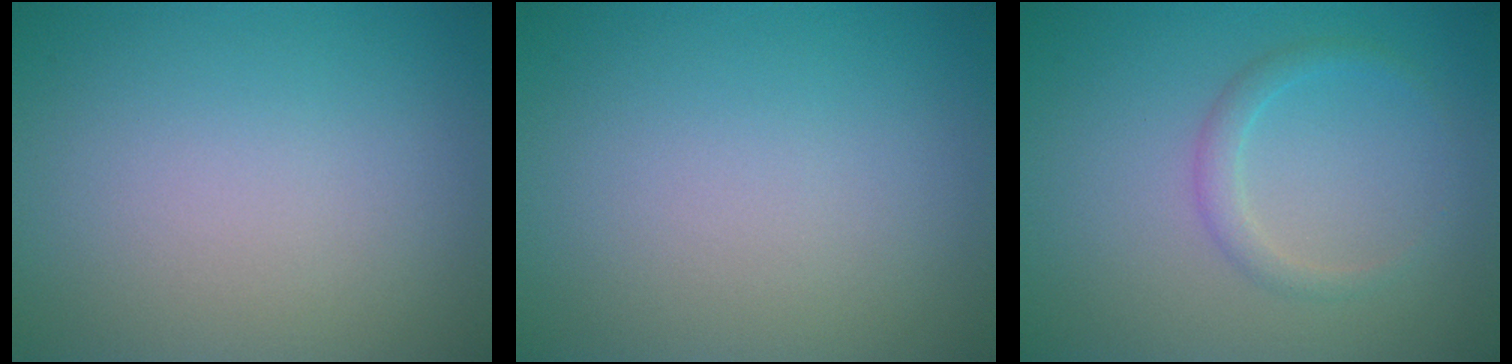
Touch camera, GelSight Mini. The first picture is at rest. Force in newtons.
{"total": 0.0}
{"total": 1.6, "press": 1.6, "slide": 0.1}